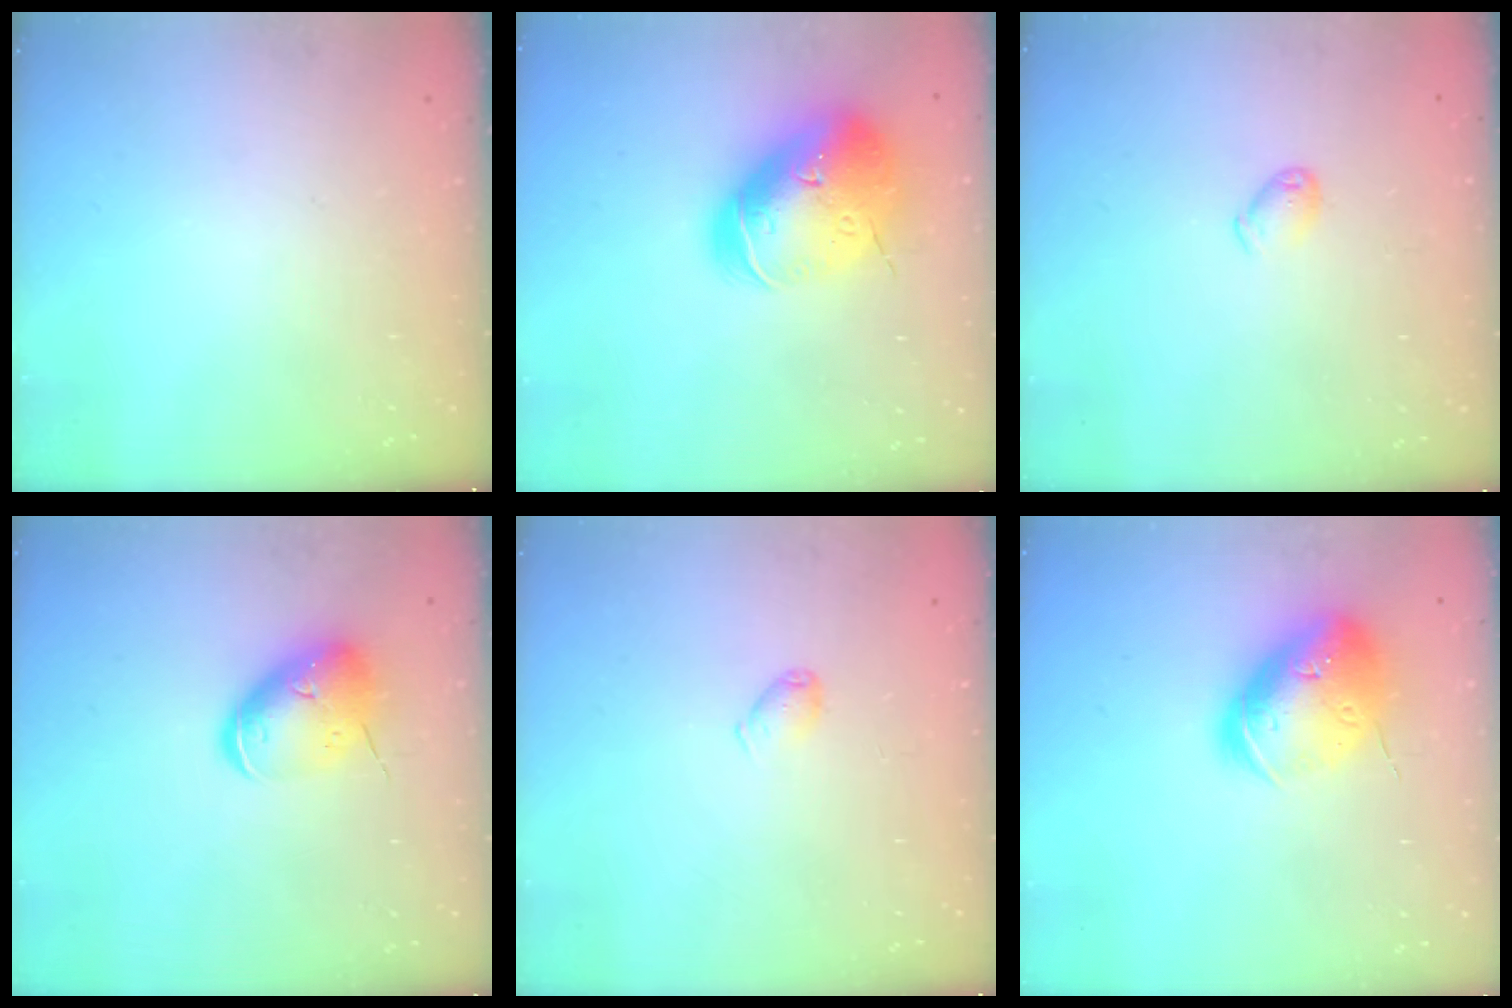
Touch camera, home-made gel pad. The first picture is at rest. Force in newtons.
{"total": 24.1, "press": 23.8, "slide": 3.6}
{"total": 4.9, "press": 4.9, "slide": 0.7}
{"total": 11.2, "press": 11.0, "slide": 1.9}
{"total": 3.6, "press": 3.5, "slide": 0.6}
{"total": 20.1, "press": 19.9, "slide": 2.9}